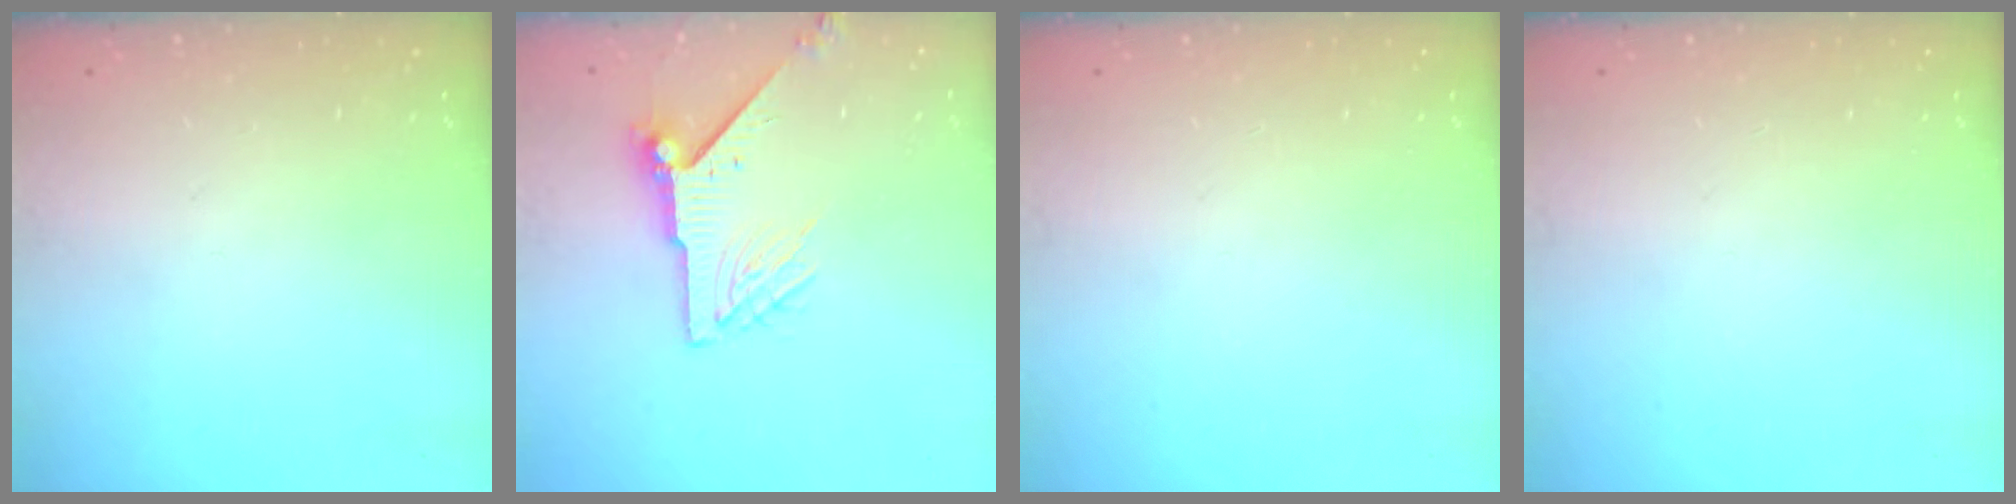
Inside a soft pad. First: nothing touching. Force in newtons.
{"total": 8.1, "press": 8.1, "slide": 0.5}
{"total": 0.0}
{"total": 0.0}